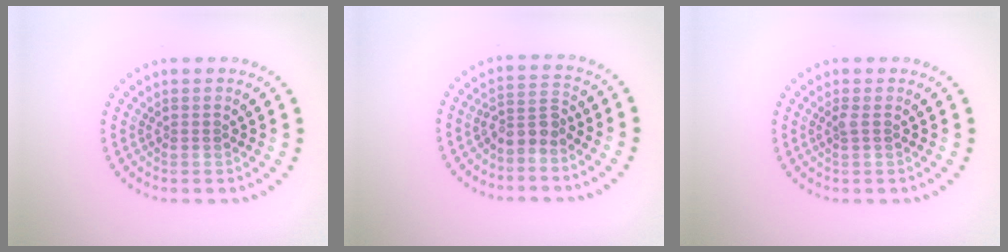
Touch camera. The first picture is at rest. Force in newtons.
{"total": 2.4, "press": 2.0, "slide": 1.4}
{"total": 0.7, "press": 0.5, "slide": 0.4}